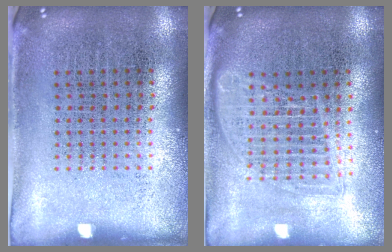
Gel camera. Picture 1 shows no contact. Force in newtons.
{"total": 1.6, "press": 1.4, "slide": 0.8}